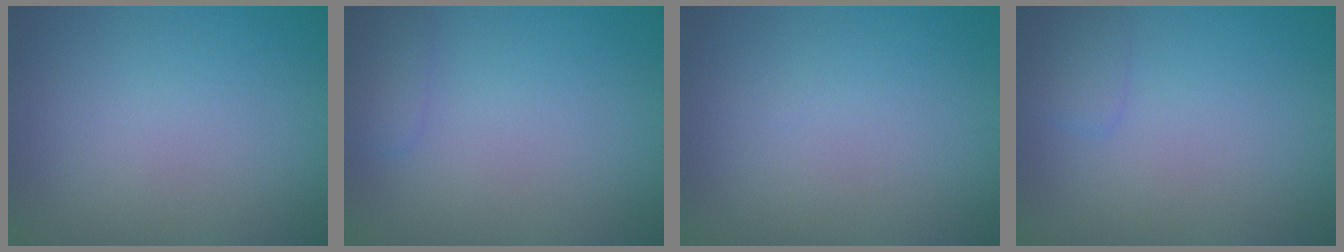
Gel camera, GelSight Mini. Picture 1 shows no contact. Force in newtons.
{"total": 1.3, "press": 1.3, "slide": 0.1}
{"total": 0.0}
{"total": 1.3, "press": 1.3, "slide": 0.1}